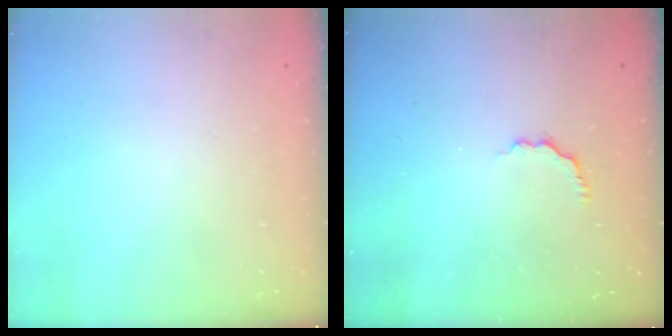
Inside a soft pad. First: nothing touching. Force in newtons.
{"total": 2.8, "press": 2.6, "slide": 0.9}